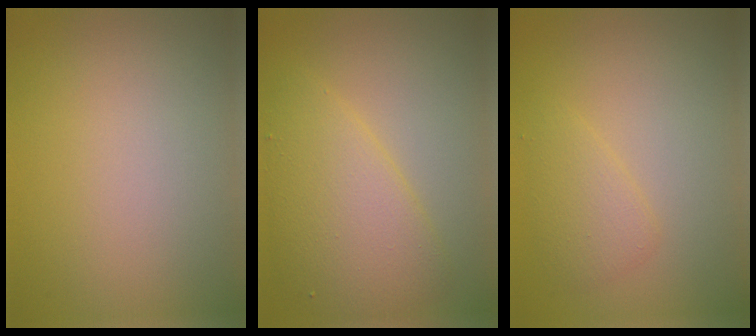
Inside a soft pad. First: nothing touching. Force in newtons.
{"total": 5.2, "press": 5.2, "slide": 0.2}
{"total": 1.9, "press": 1.9, "slide": 0.1}